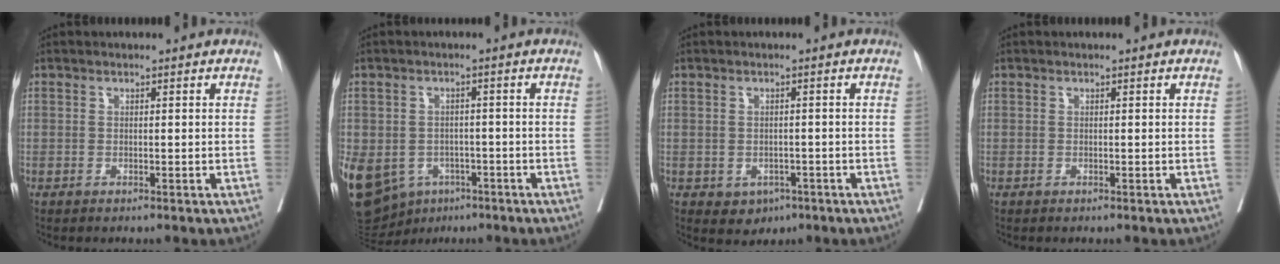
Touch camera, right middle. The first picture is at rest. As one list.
[{"total": 25.9, "force": [-10.9, 20.6, 11.2], "torque": [-0.378, -0.016, -0.151]}, {"total": 3.2, "force": [-1.5, 2.5, 1.3], "torque": [-0.009, 0.004, -0.009]}, {"total": 0.0}]